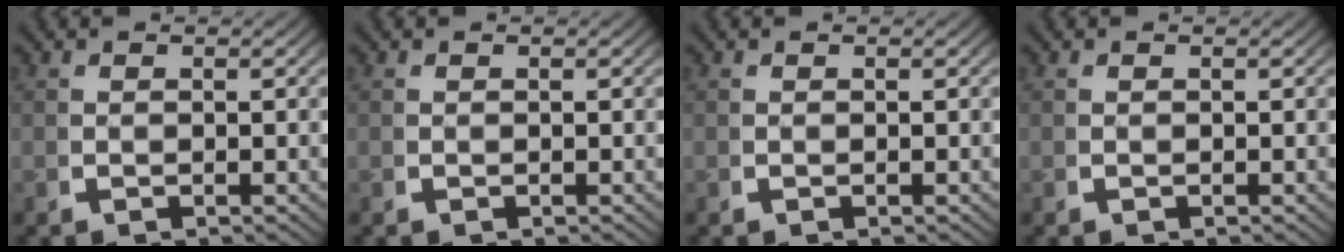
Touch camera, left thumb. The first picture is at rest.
{"total": 0.0}
{"total": 0.0}
{"total": 0.0}